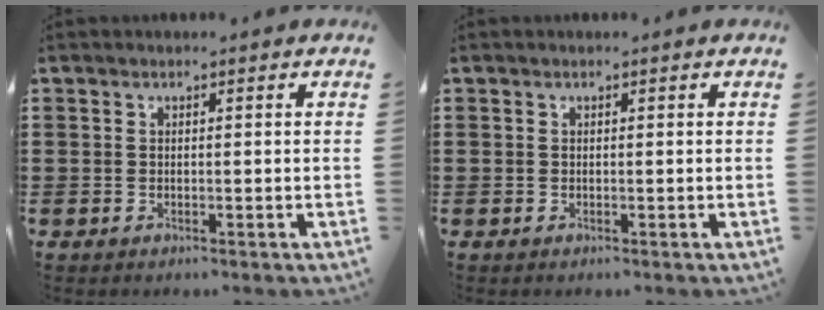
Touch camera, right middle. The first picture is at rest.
{"total": 0.0}